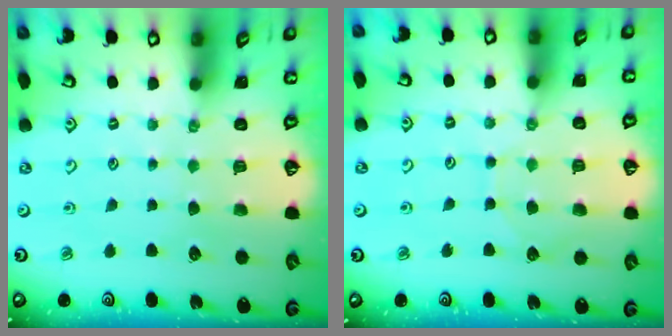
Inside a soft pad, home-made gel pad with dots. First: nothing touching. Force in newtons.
{"total": 6.3, "press": 6.2, "slide": 0.6}